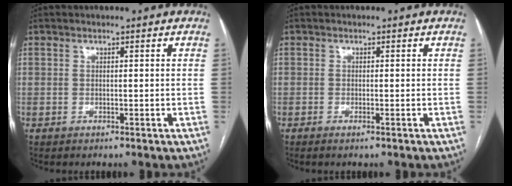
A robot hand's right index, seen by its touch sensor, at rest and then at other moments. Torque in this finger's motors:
{"motor_torque": [0.13, 0.13, -0.04, 0.01]}